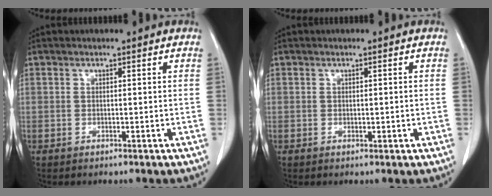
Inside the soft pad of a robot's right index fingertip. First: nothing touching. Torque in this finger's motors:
{"motor_torque": [-0.34, 0.39, -0.03, 0.00]}